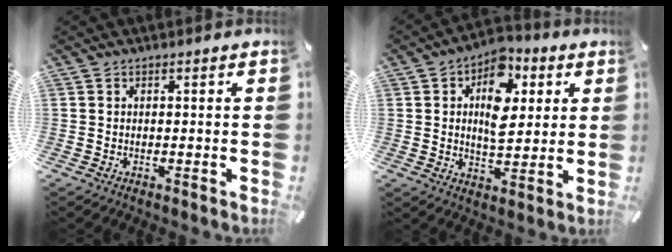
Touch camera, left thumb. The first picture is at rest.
{"total": 12.7, "force": [3.8, 8.4, 8.8], "torque": [-0.116, -0.009, 0.062]}